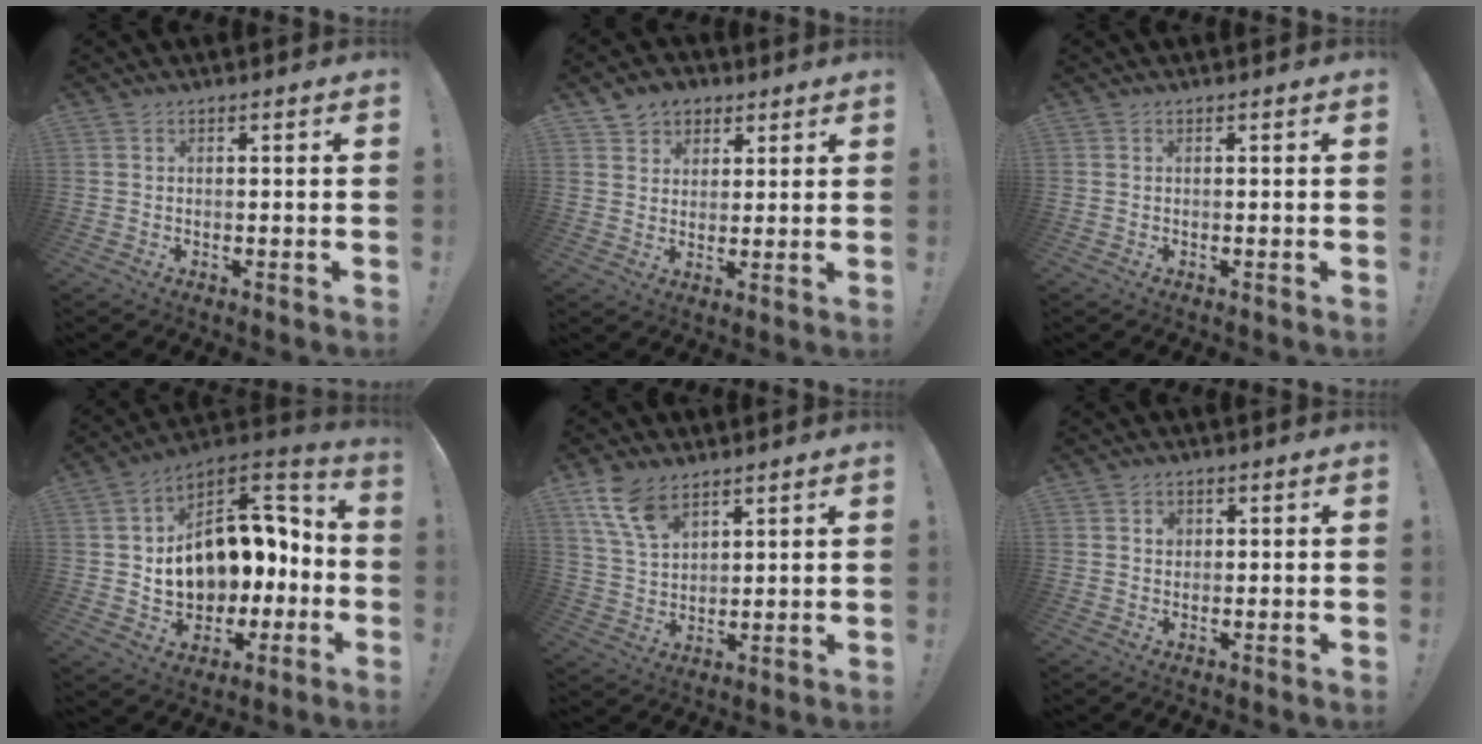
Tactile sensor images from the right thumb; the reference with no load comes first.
{"total": 6.2, "force": [3.3, 5.2, 1.0], "torque": [-0.012, -0.017, 0.064]}
{"total": 0.0}
{"total": 17.4, "force": [1.7, 12.8, 11.6], "torque": [-0.145, -0.013, 0.057]}
{"total": 11.0, "force": [7.1, 6.2, 5.7], "torque": [-0.109, -0.028, 0.139]}
{"total": 1.7, "force": [0.5, 1.5, 0.6], "torque": [0.007, -0.005, 0.005]}